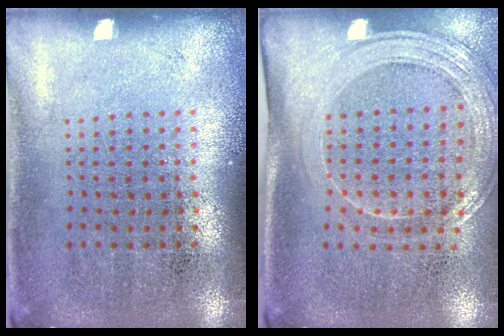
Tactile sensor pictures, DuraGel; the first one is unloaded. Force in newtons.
{"total": 1.9, "press": 1.7, "slide": 0.9}